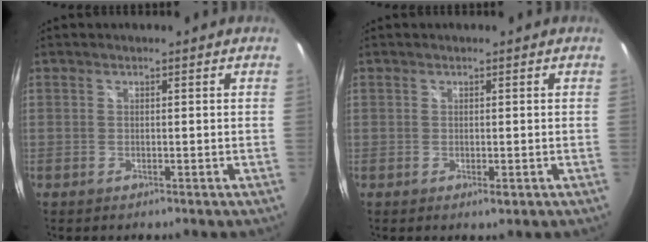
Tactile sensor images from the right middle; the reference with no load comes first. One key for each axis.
{"total": 0.7, "fx": -0.2, "fy": 0.5, "fz": 0.5, "tx": -0.009, "ty": -0.004, "tz": -0.004}